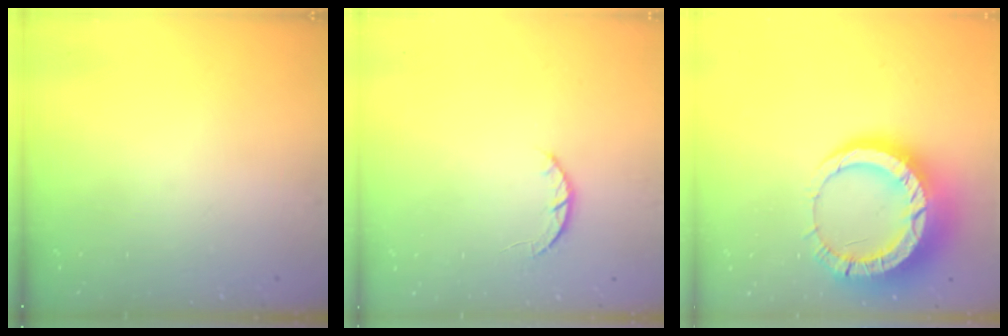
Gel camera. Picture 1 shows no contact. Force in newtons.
{"total": 2.6, "press": 2.5, "slide": 0.4}
{"total": 18.7, "press": 18.6, "slide": 1.9}